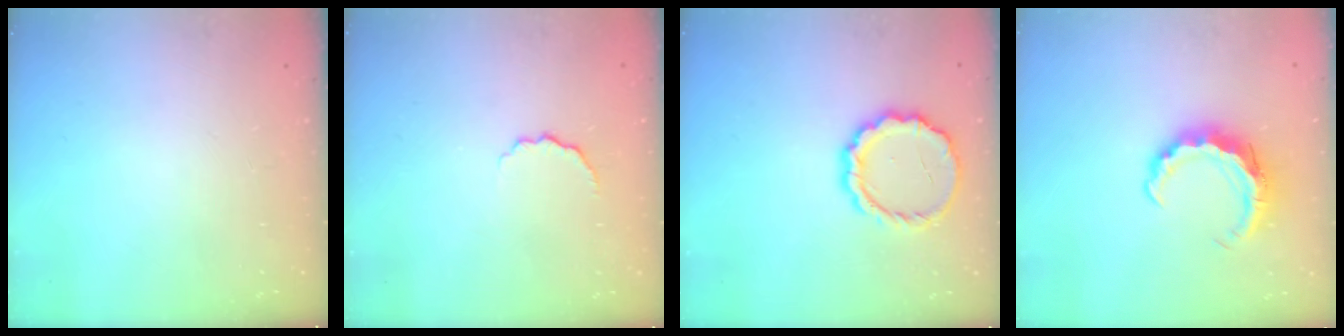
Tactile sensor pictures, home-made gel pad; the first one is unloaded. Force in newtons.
{"total": 4.9, "press": 4.8, "slide": 1.3}
{"total": 12.0, "press": 11.7, "slide": 2.7}
{"total": 8.5, "press": 8.5, "slide": 0.8}